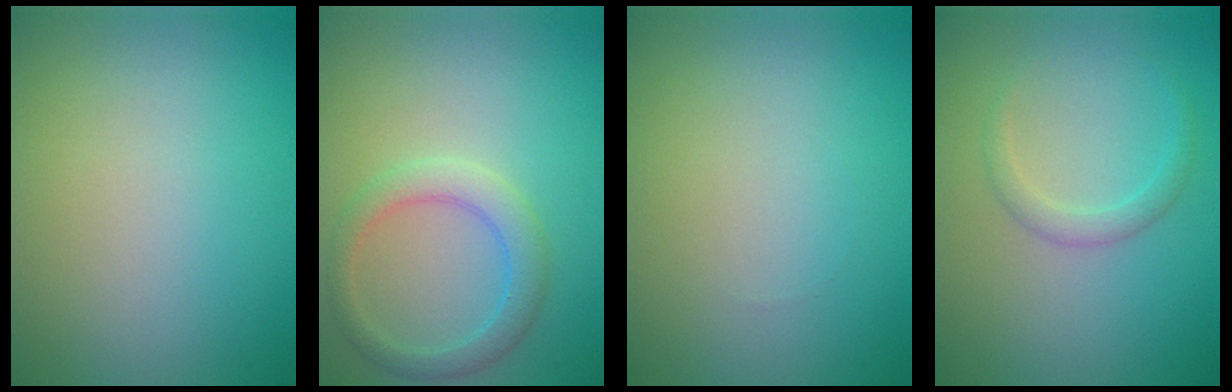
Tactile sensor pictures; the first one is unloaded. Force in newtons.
{"total": 2.9, "press": 2.9, "slide": 0.1}
{"total": 0.0}
{"total": 1.5, "press": 1.5, "slide": 0.0}